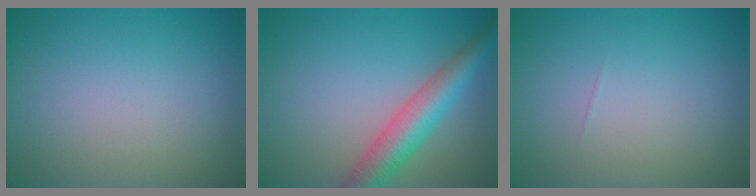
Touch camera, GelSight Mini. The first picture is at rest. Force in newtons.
{"total": 5.4, "press": 5.4, "slide": 0.3}
{"total": 0.0}